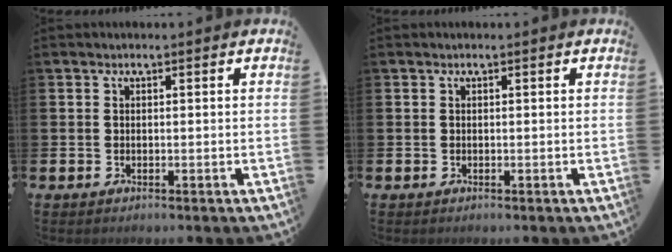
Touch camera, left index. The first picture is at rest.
{"total": 0.0}